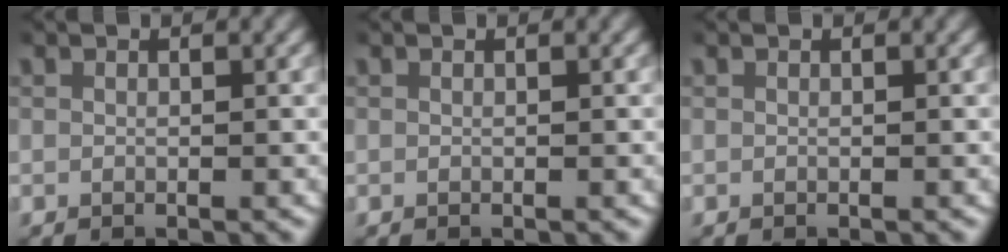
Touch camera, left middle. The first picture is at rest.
{"total": 0.0}
{"total": 0.0}